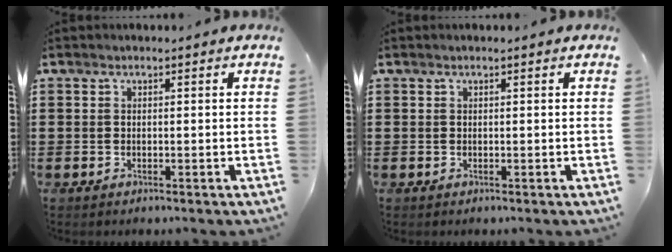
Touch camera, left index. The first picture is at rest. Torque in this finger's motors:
{"motor_torque": [-0.70, 0.80, -0.05, -0.01]}